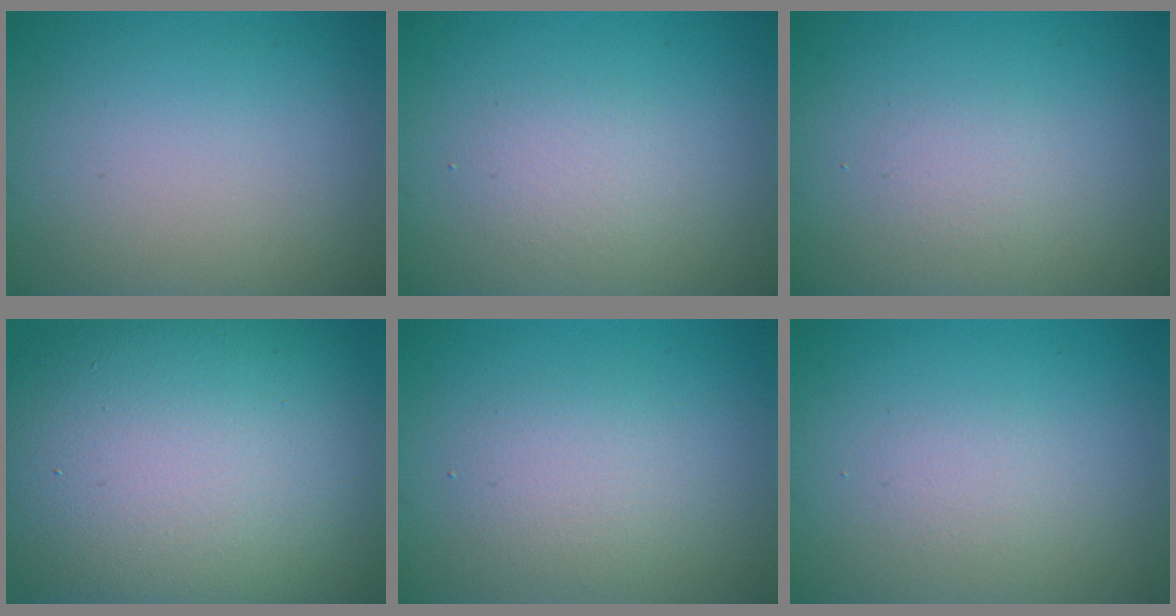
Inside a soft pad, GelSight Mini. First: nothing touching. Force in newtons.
{"total": 1.5, "press": 1.5, "slide": 0.1}
{"total": 1.2, "press": 1.2, "slide": 0.1}
{"total": 17.7, "press": 17.7, "slide": 1.2}
{"total": 2.2, "press": 2.2, "slide": 0.1}
{"total": 1.2, "press": 1.2, "slide": 0.1}